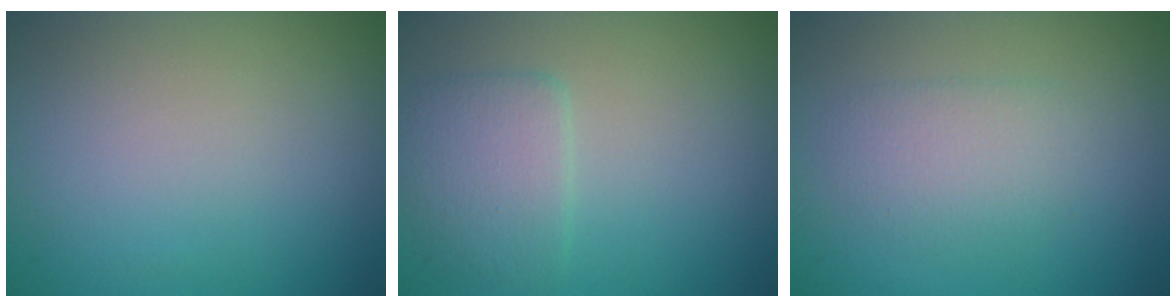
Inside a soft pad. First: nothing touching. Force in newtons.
{"total": 2.8, "press": 2.8, "slide": 0.3}
{"total": 2.3, "press": 2.2, "slide": 0.1}